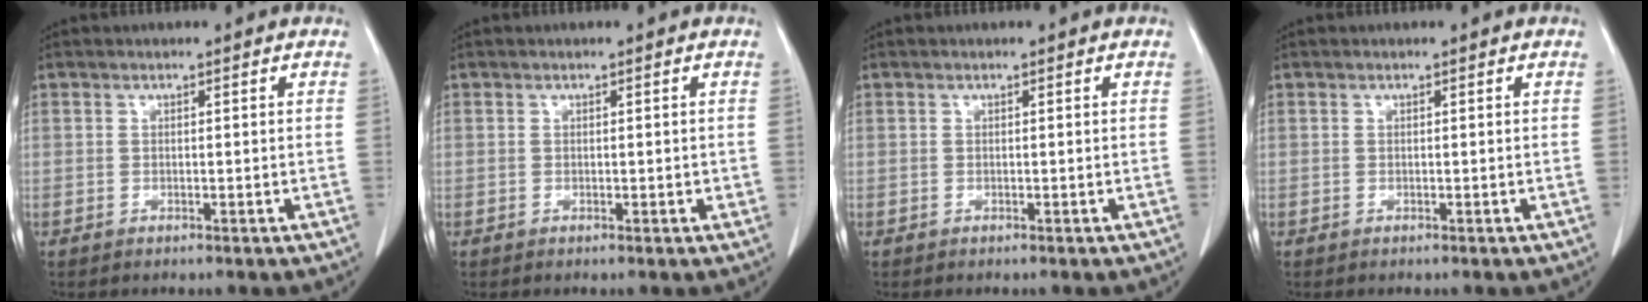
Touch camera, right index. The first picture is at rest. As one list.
[{"total": 1.1, "force": [0.0, 0.7, 0.9], "torque": [-0.011, 0.001, 0.003]}, {"total": 0.0}, {"total": 0.0}]